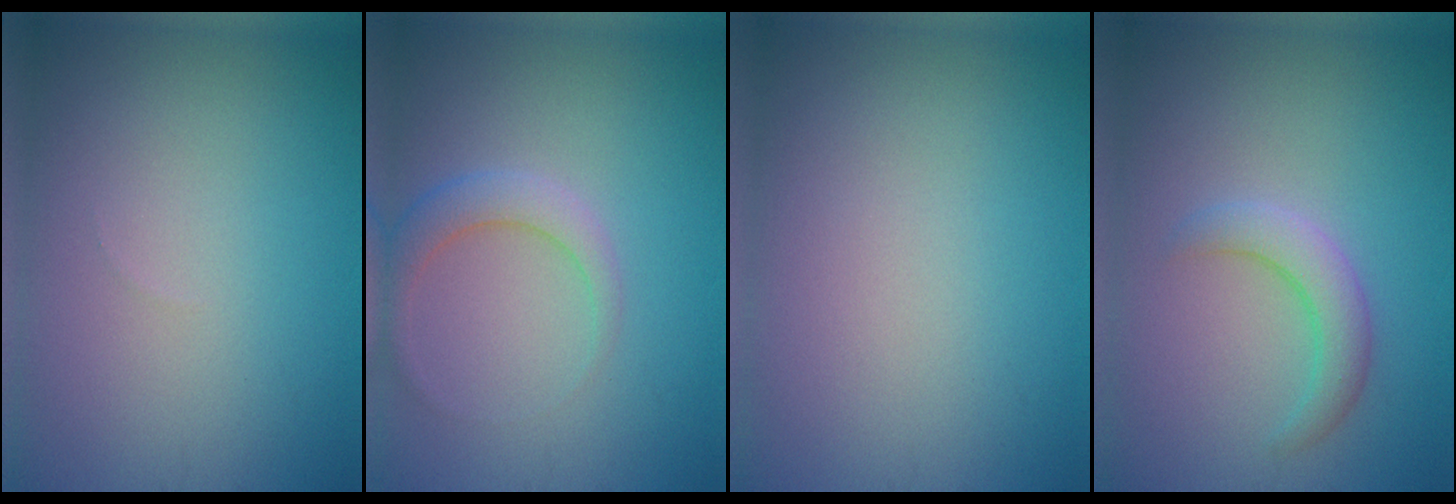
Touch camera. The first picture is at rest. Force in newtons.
{"total": 2.5, "press": 2.5, "slide": 0.1}
{"total": 0.0}
{"total": 2.7, "press": 2.7, "slide": 0.2}